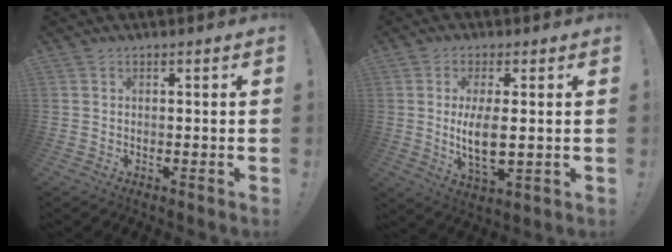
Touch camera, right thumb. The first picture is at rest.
{"total": 9.1, "force": [0.6, 3.5, 8.4], "torque": [-0.159, -0.020, 0.006]}